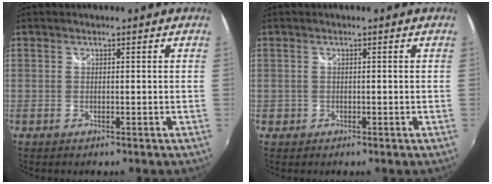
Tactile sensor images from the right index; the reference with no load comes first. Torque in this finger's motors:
{"motor_torque": [0.16, -0.14, -0.01, 0.01]}